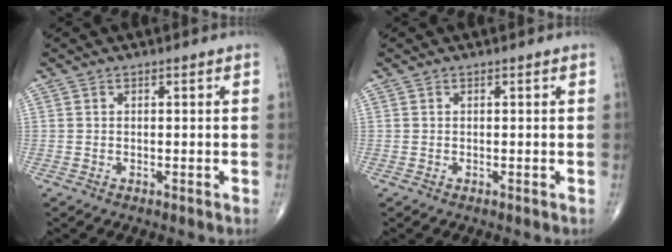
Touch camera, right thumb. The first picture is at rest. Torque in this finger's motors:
{"motor_torque": [0.10, 0.10, -0.04, 0.04, 0.01]}